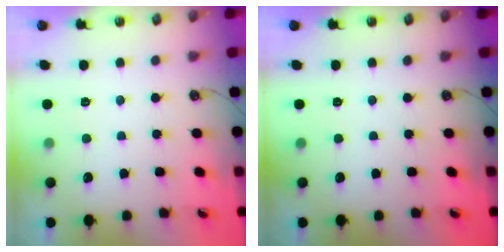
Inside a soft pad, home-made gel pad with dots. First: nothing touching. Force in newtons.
{"total": 0.0}